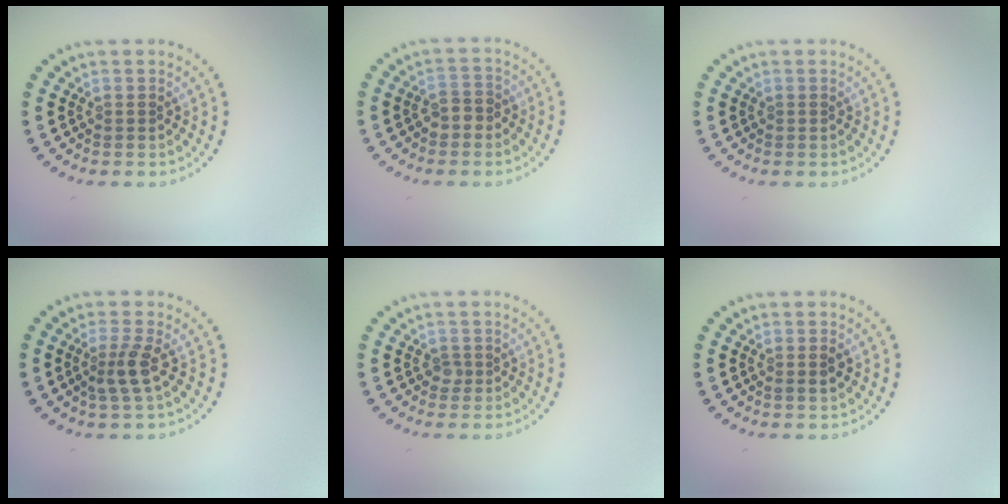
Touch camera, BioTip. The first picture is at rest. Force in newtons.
{"total": 1.7, "press": 1.6, "slide": 0.5}
{"total": 0.0}
{"total": 2.3, "press": 1.7, "slide": 1.5}
{"total": 0.8, "press": 0.6, "slide": 0.5}
{"total": 1.1, "press": 1.1, "slide": 0.4}